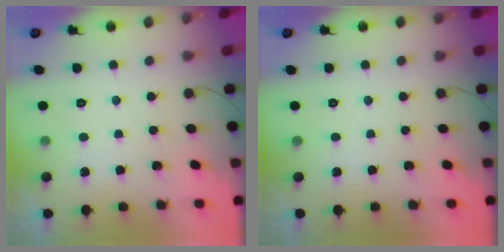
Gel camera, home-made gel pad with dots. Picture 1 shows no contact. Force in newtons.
{"total": 0.0}